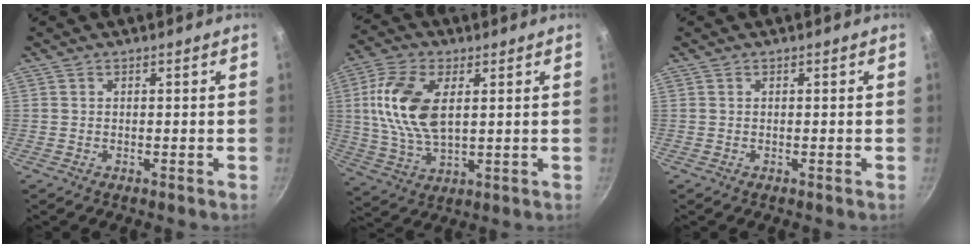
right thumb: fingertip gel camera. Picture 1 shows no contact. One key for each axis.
{"total": 13.9, "fx": 2.8, "fy": 7.4, "fz": 11.4, "tx": -0.224, "ty": -0.003, "tz": 0.055}
{"total": 0.0}